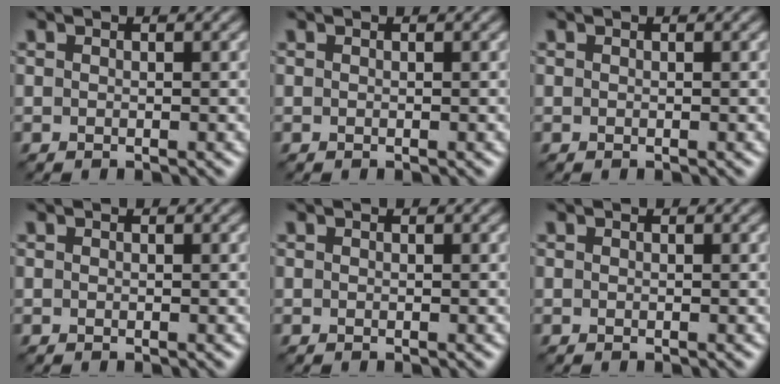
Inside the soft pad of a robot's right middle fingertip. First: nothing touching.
{"total": 0.0}
{"total": 0.0}
{"total": 0.0}
{"total": 0.0}
{"total": 0.0}